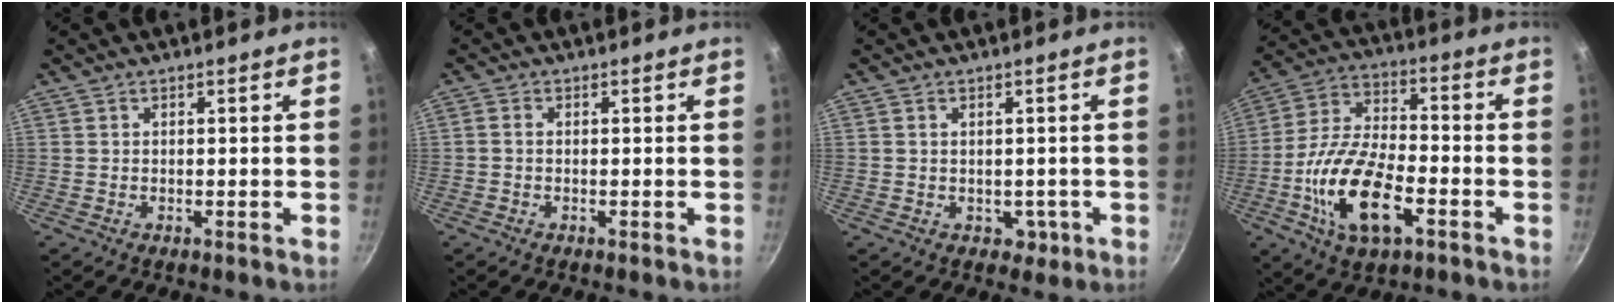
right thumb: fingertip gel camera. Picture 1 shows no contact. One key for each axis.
{"total": 1.1, "fx": -0.2, "fy": 0.7, "fz": 0.8, "tx": -0.017, "ty": 0.005, "tz": -0.006}
{"total": 2.7, "fx": -0.4, "fy": 2.2, "fz": 1.4, "tx": 0.001, "ty": 0.010, "tz": 0.004}
{"total": 17.5, "fx": -6.0, "fy": 8.6, "fz": 14.0, "tx": -0.261, "ty": 0.029, "tz": -0.118}